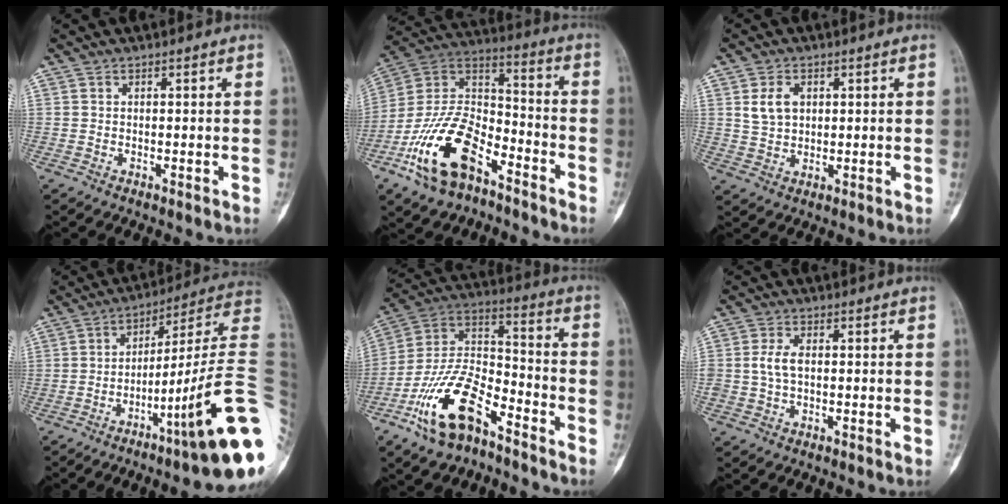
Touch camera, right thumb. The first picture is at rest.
{"total": 19.7, "force": [-10.9, 10.0, 13.0], "torque": [-0.236, 0.077, -0.203]}
{"total": 5.0, "force": [1.5, 3.5, 3.2], "torque": [-0.047, -0.004, 0.033]}
{"total": 24.3, "force": [-6.6, 2.0, 23.3], "torque": [-0.270, 0.037, -0.099]}
{"total": 18.0, "force": [-10.6, 8.2, 12.0], "torque": [-0.218, 0.078, -0.201]}
{"total": 3.5, "force": [0.0, 2.0, 2.9], "torque": [-0.066, 0.007, -0.002]}